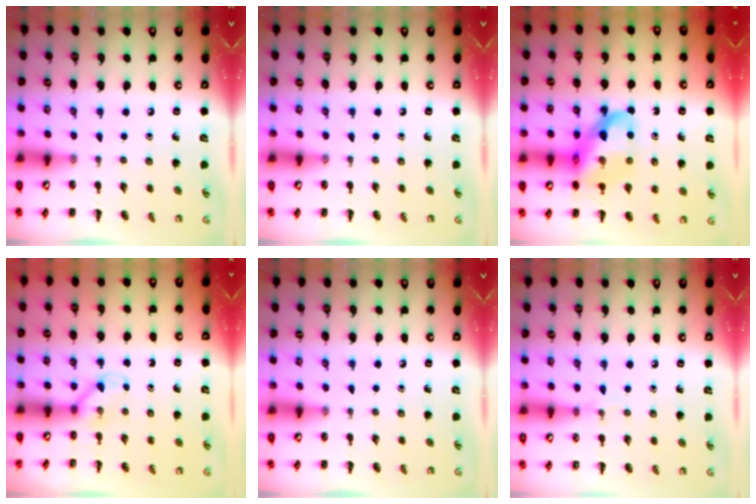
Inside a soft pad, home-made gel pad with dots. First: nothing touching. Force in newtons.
{"total": 0.0}
{"total": 16.2, "press": 15.7, "slide": 4.0}
{"total": 3.5, "press": 3.4, "slide": 1.0}
{"total": 0.0}
{"total": 3.8, "press": 3.6, "slide": 1.4}